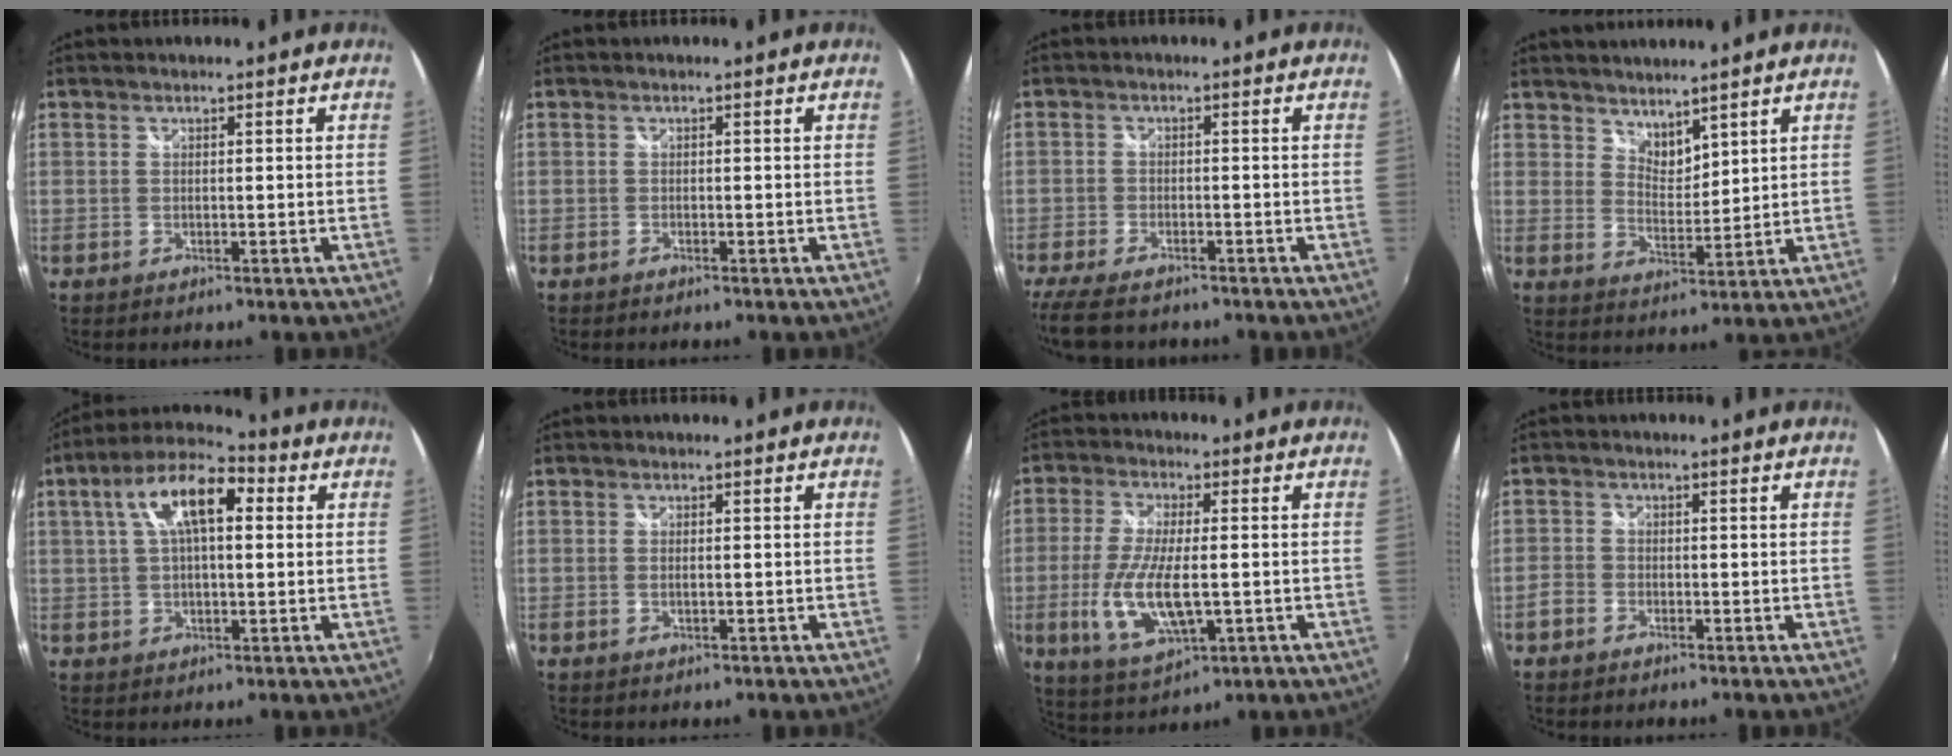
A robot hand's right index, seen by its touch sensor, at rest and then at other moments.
{"total": 0.6, "force": [-0.6, 0.1, -0.1], "torque": [-0.002, -0.003, -0.014]}
{"total": 8.6, "force": [-7.2, 2.6, 3.9], "torque": [-0.105, -0.032, -0.132]}
{"total": 4.7, "force": [4.1, 1.8, 1.2], "torque": [-0.010, -0.003, 0.075]}
{"total": 11.9, "force": [3.2, 4.9, 10.3], "torque": [-0.186, 0.031, 0.046]}
{"total": 0.8, "force": [0.0, 0.3, 0.8], "torque": [-0.017, -0.001, -0.002]}
{"total": 12.1, "force": [-2.5, 4.1, 11.1], "torque": [-0.229, -0.018, -0.040]}
{"total": 2.7, "force": [-1.9, 1.8, 0.6], "torque": [-0.019, 0.002, -0.041]}